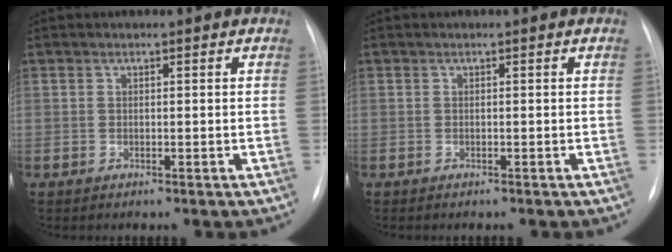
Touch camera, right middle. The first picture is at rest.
{"total": 0.6, "force": [-0.6, 0.2, 0.2], "torque": [-0.007, -0.001, -0.008]}